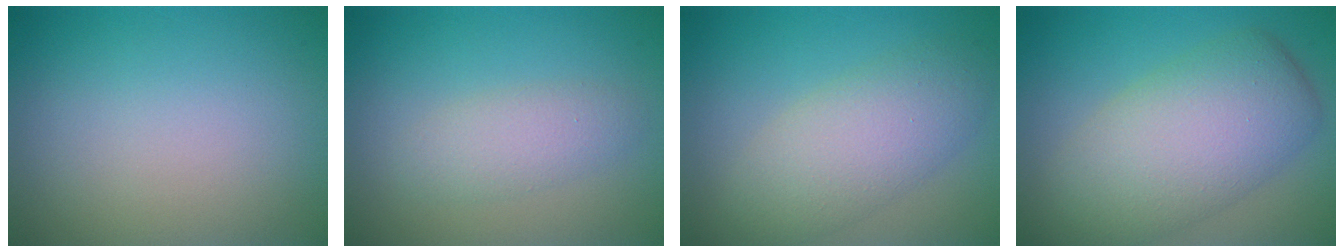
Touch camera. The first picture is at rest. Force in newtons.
{"total": 2.5, "press": 2.5, "slide": 0.1}
{"total": 5.3, "press": 5.3, "slide": 0.2}
{"total": 8.7, "press": 8.7, "slide": 0.5}